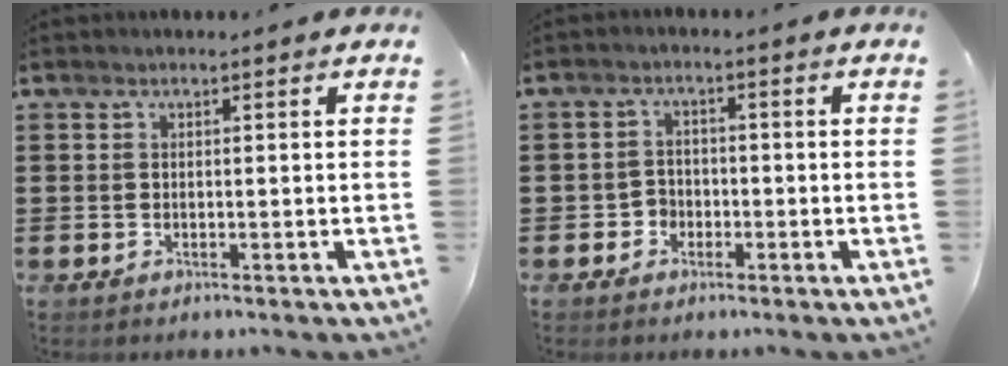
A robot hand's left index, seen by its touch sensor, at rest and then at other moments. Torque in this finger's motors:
{"motor_torque": [0.34, 0.34, 0.13, 0.02]}